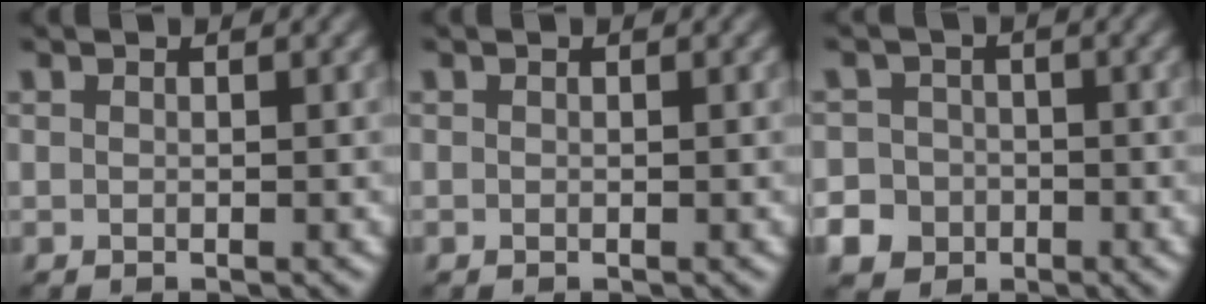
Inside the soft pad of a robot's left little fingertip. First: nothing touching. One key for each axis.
{"total": 0.0}
{"total": 7.5, "fx": -3.9, "fy": 6.3, "fz": 1.3, "tx": -0.029, "ty": -0.020, "tz": -0.084}